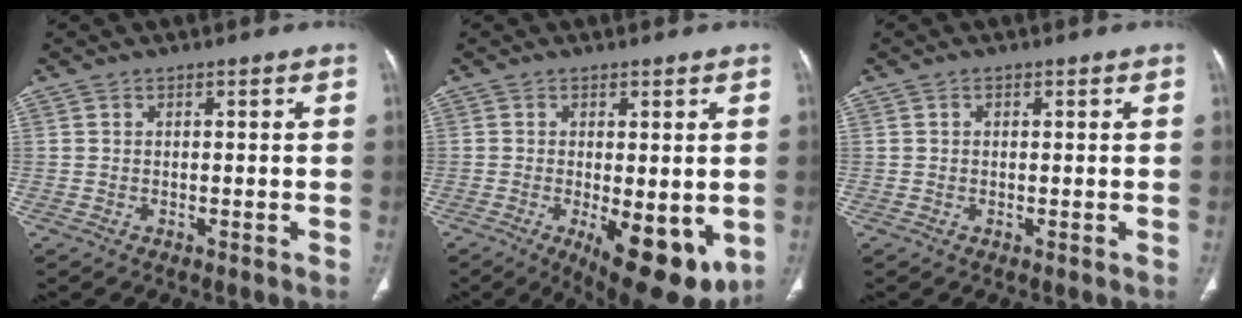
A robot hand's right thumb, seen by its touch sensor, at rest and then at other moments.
{"total": 13.1, "force": [-3.4, 5.2, 11.5], "torque": [-0.150, -0.025, -0.033]}
{"total": 0.7, "force": [0.2, 0.5, 0.4], "torque": [-0.004, 0.000, 0.003]}